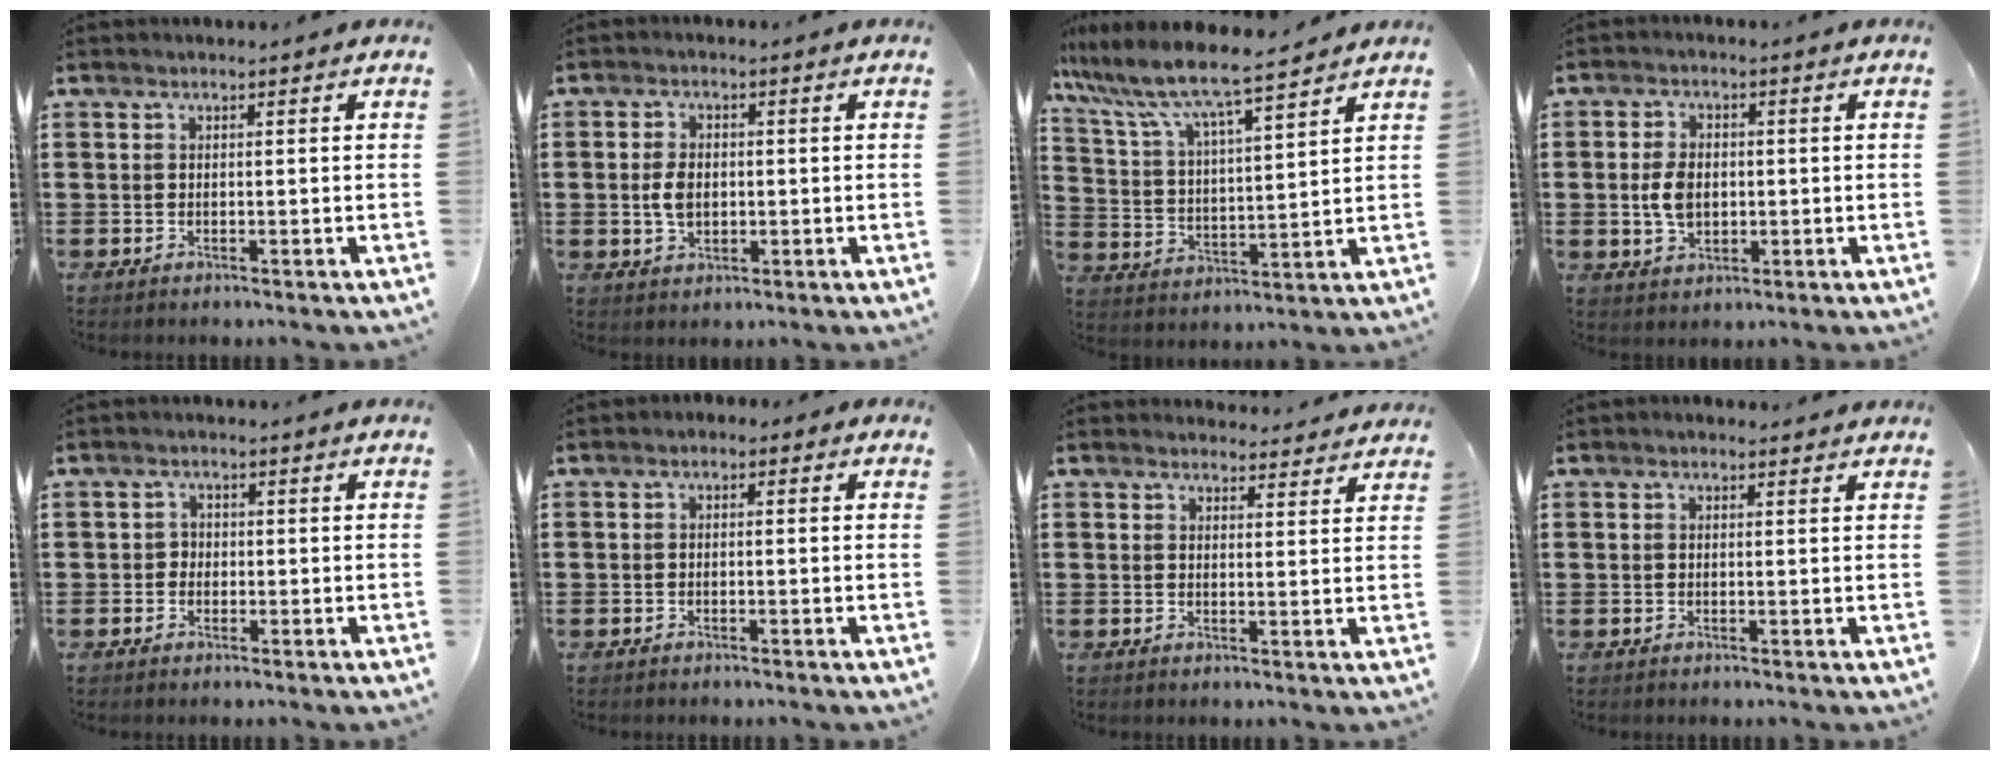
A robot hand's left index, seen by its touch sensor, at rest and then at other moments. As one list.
[{"total": 3.8, "force": [-0.1, 2.5, 2.9], "torque": [-0.073, 0.002, -0.007]}, {"total": 7.9, "force": [7.1, 0.1, 3.4], "torque": [-0.095, -0.044, 0.116]}, {"total": 5.0, "force": [-0.2, 3.3, 3.8], "torque": [-0.091, 0.004, -0.008]}, {"total": 1.6, "force": [-0.5, 1.5, 0.4], "torque": [-0.013, 0.006, -0.013]}, {"total": 1.0, "force": [-0.8, 0.6, 0.2], "torque": [-0.007, 0.004, -0.019]}, {"total": 2.7, "force": [2.7, 0.6, 0.1], "torque": [-0.001, -0.011, 0.049]}, {"total": 0.5, "force": [0.2, 0.4, 0.3], "torque": [-0.007, 0.003, 0.004]}]